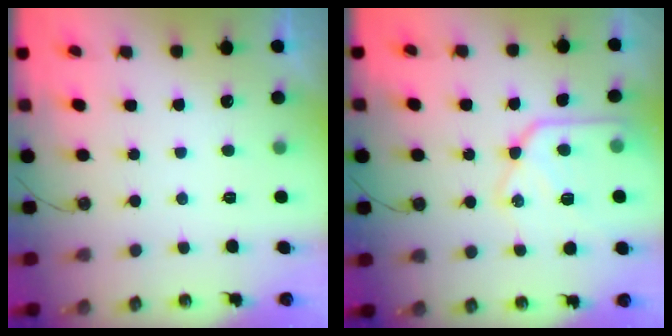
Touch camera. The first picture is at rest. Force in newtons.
{"total": 16.4, "press": 16.4, "slide": 1.2}